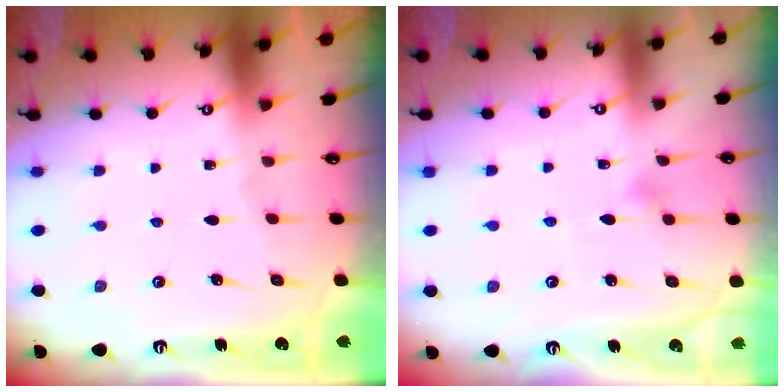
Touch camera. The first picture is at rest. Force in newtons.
{"total": 4.2, "press": 4.2, "slide": 0.6}